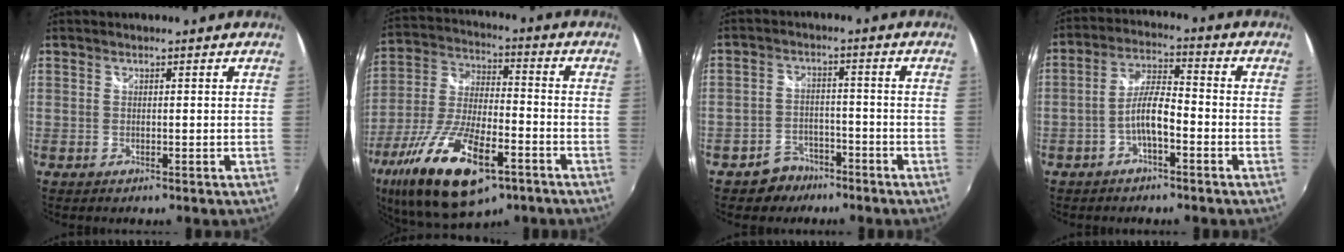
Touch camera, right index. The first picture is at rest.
{"total": 22.2, "force": [-11.7, 8.5, 16.8], "torque": [-0.344, -0.050, -0.206]}
{"total": 5.8, "force": [-4.3, 3.8, 0.7], "torque": [-0.030, 0.020, -0.064]}
{"total": 6.2, "force": [-2.8, 1.6, 5.3], "torque": [-0.110, 0.013, -0.051]}